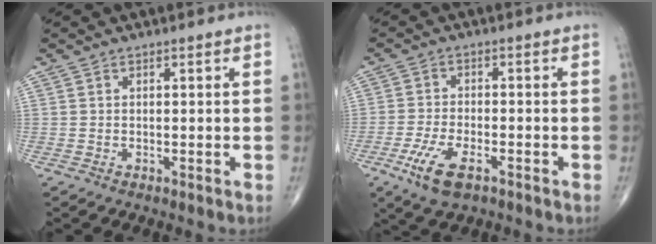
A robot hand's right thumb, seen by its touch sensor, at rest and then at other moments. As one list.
[{"total": 7.4, "force": [-3.8, 3.1, 5.6], "torque": [-0.122, 0.004, -0.068]}]